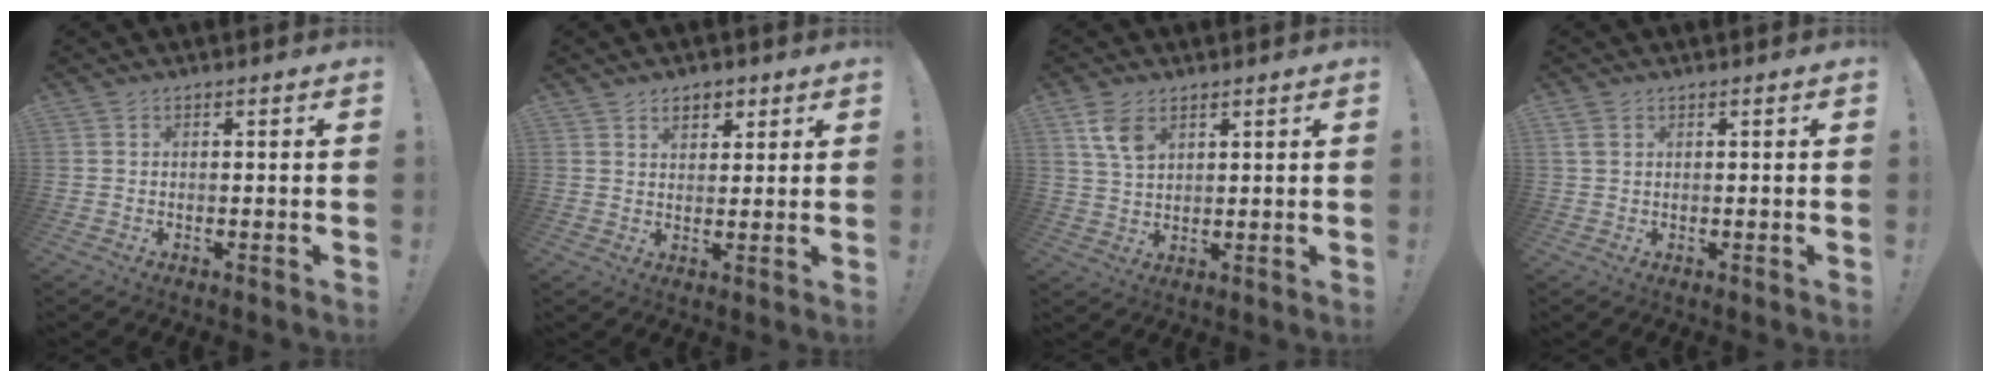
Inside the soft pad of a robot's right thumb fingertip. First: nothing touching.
{"total": 4.4, "force": [2.5, 3.1, 1.9], "torque": [-0.018, -0.009, 0.042]}
{"total": 6.8, "force": [3.6, 3.9, 4.2], "torque": [-0.075, -0.012, 0.069]}
{"total": 2.3, "force": [0.9, 1.5, 1.4], "torque": [-0.034, 0.007, 0.021]}